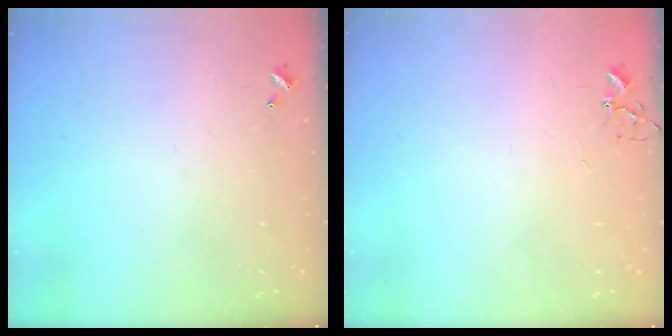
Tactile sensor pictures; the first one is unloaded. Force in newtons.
{"total": 4.2, "press": 4.2, "slide": 0.7}